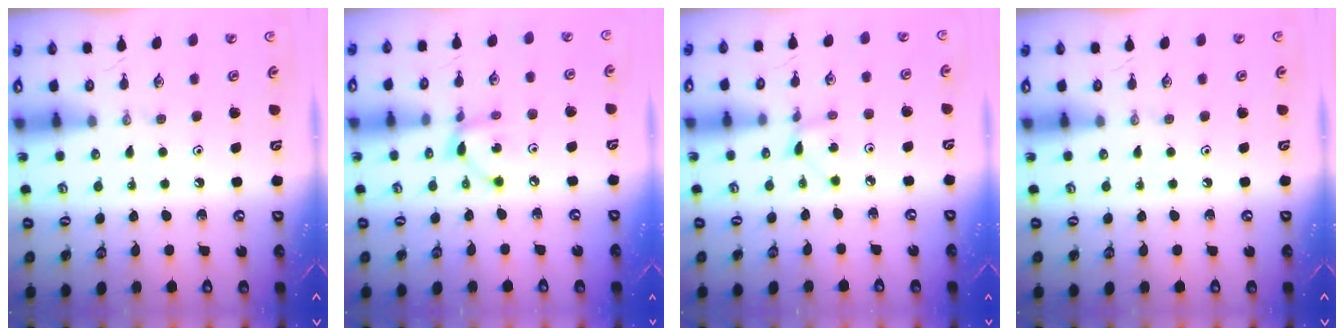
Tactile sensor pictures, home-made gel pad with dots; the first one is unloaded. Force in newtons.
{"total": 6.3, "press": 6.3, "slide": 0.2}
{"total": 1.3, "press": 1.3, "slide": 0.1}
{"total": 0.0}